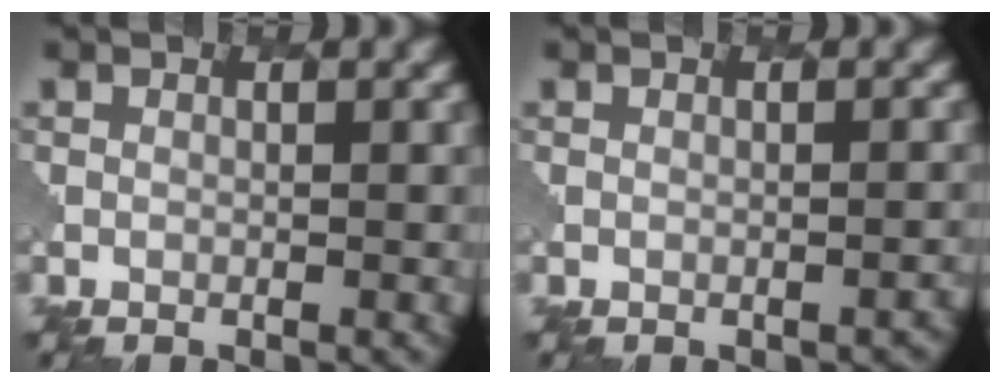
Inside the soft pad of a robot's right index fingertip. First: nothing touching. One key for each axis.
{"total": 1.2, "fx": -1.0, "fy": 0.5, "fz": 0.5, "tx": 0.003, "ty": 0.006, "tz": -0.008}